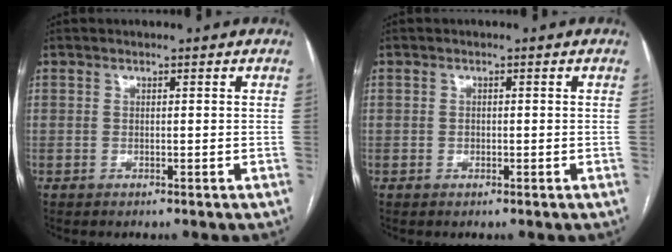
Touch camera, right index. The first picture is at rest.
{"total": 0.8, "force": [-0.2, 0.7, 0.4], "torque": [-0.008, 0.001, -0.004]}